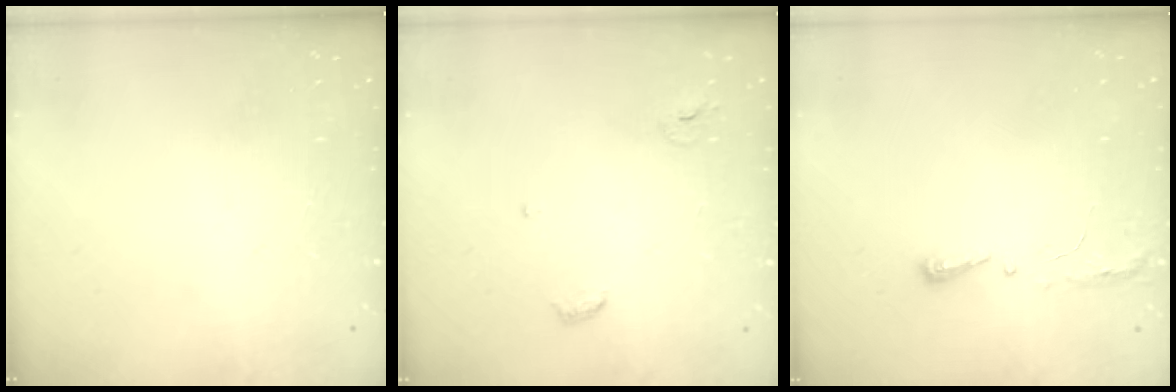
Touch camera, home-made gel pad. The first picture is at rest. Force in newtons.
{"total": 3.7, "press": 3.7, "slide": 0.3}
{"total": 4.1, "press": 4.0, "slide": 0.6}